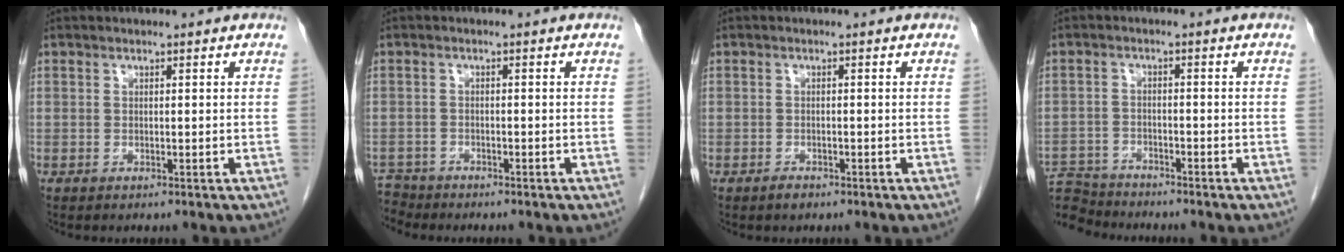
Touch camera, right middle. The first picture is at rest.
{"total": 3.0, "force": [-2.9, 0.5, -0.7], "torque": [0.013, -0.009, -0.054]}
{"total": 1.2, "force": [-1.0, 0.5, 0.5], "torque": [-0.013, -0.002, -0.014]}
{"total": 7.7, "force": [-7.5, 1.3, -0.1], "torque": [-0.005, 0.006, -0.143]}